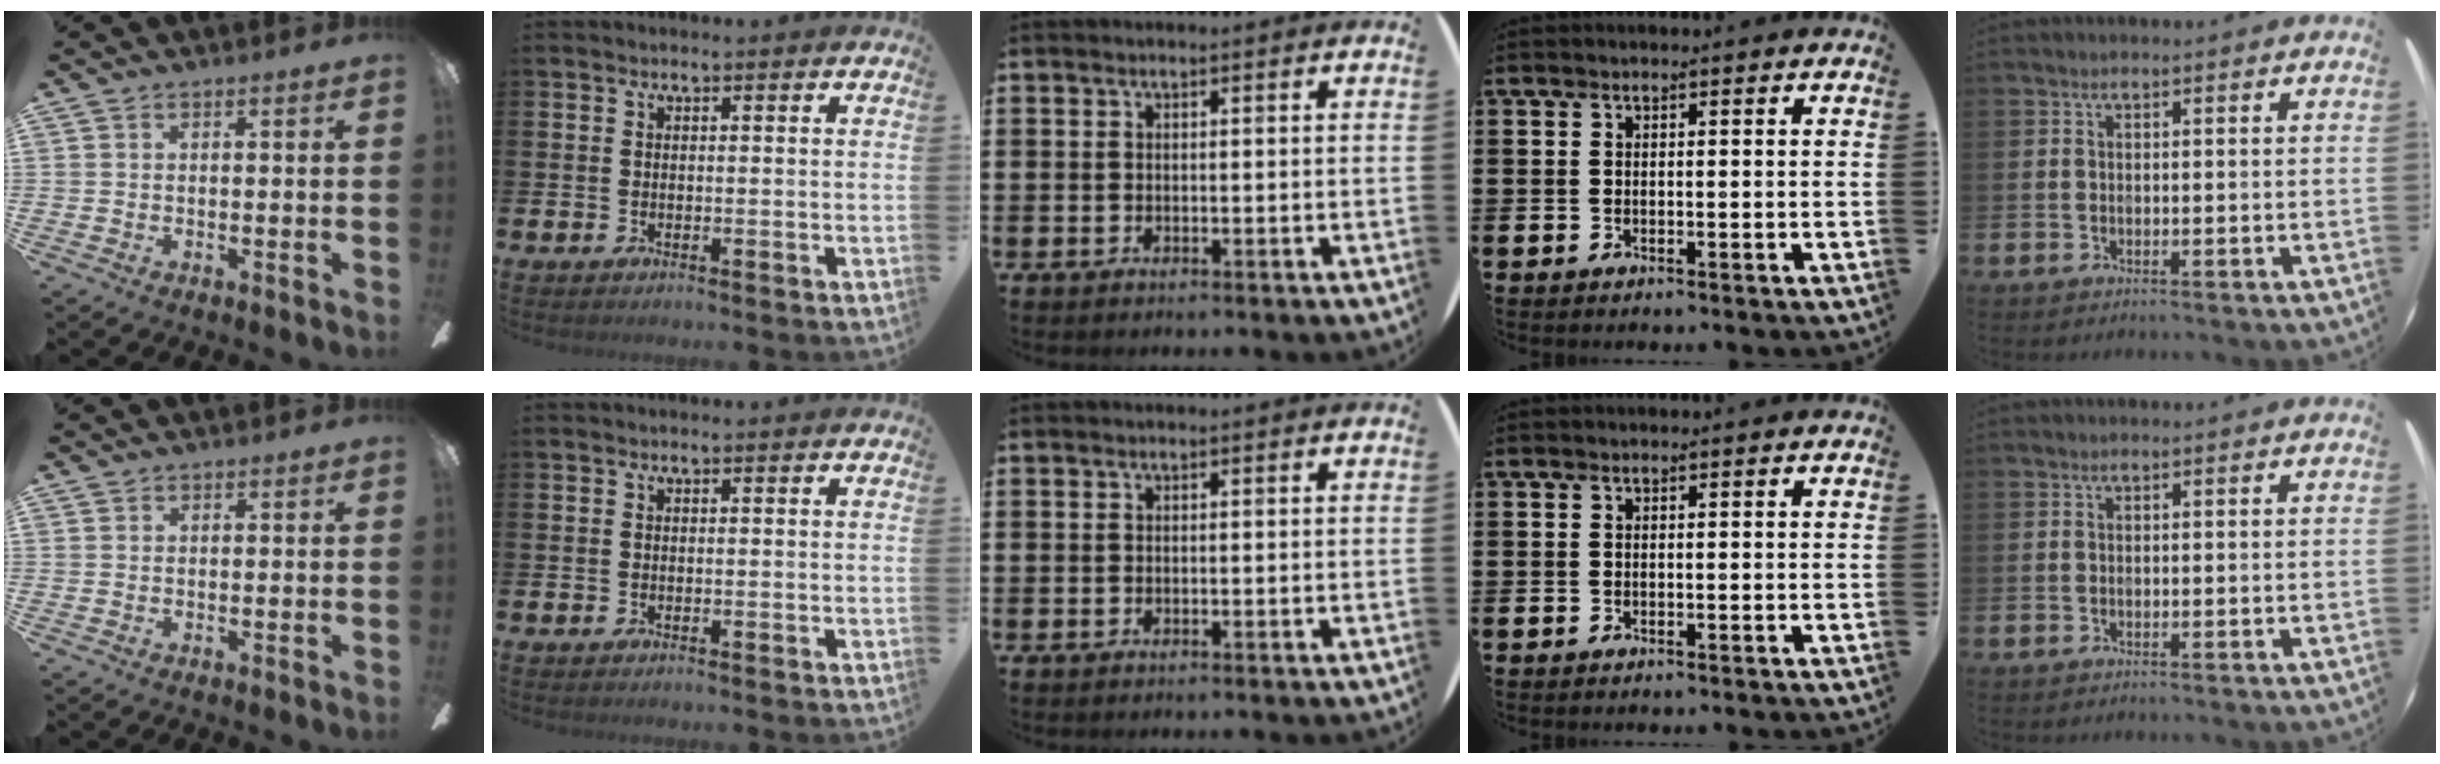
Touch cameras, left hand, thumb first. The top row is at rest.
{"thumb": {"total": 0.5, "force": [0.4, 0.3, -0.1], "torque": [0.002, 0.002, 0.007]}}